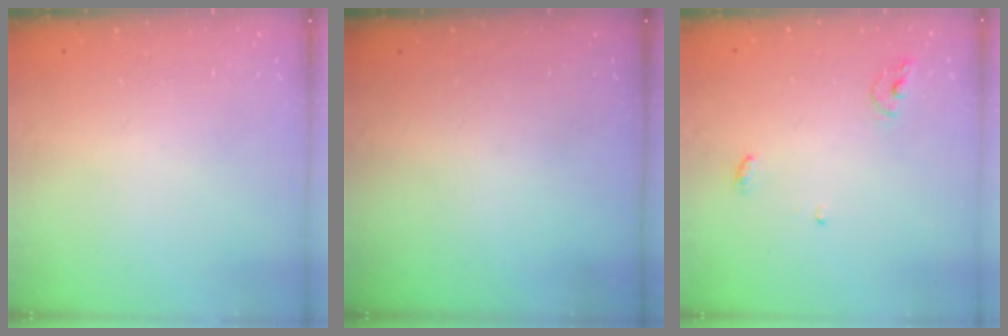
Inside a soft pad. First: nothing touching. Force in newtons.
{"total": 0.0}
{"total": 6.2, "press": 6.2, "slide": 0.2}